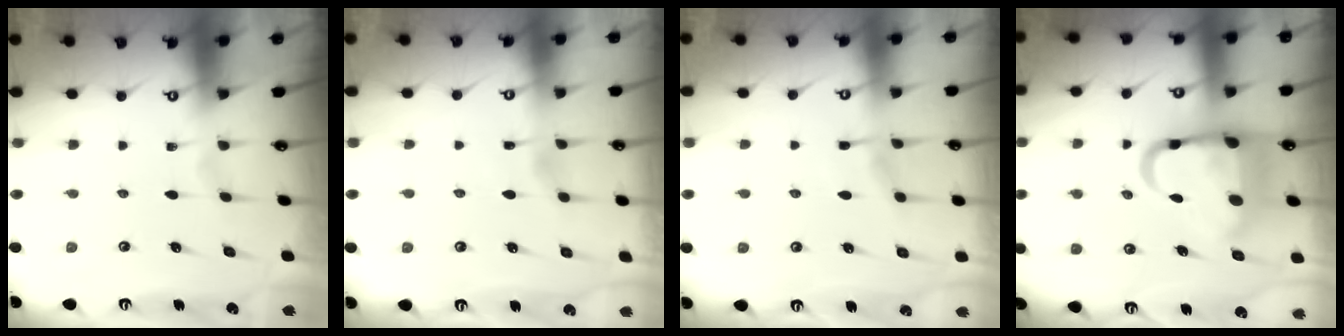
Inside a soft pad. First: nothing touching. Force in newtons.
{"total": 2.9, "press": 2.9, "slide": 0.4}
{"total": 3.9, "press": 3.9, "slide": 0.3}
{"total": 14.4, "press": 14.3, "slide": 1.7}